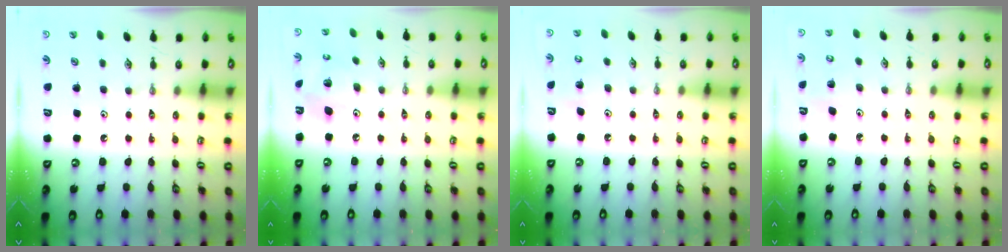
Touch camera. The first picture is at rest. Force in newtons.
{"total": 9.2, "press": 9.2, "slide": 0.5}
{"total": 4.3, "press": 4.3, "slide": 0.3}
{"total": 2.7, "press": 2.7, "slide": 0.5}